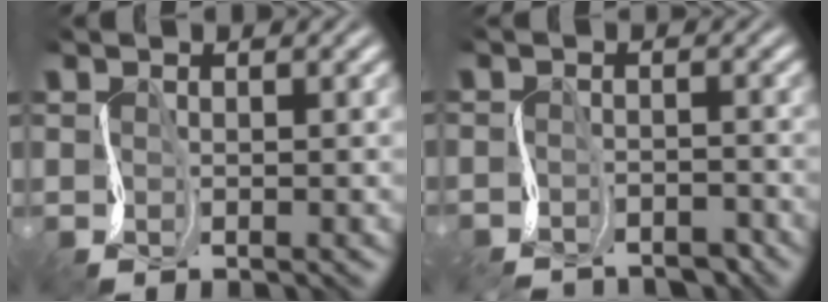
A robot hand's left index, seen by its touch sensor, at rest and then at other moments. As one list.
[{"total": 4.1, "force": [-4.1, 0.7, 0.4], "torque": [-0.007, -0.005, -0.072]}]